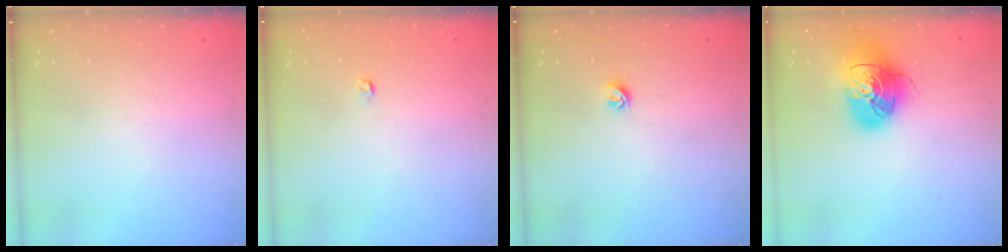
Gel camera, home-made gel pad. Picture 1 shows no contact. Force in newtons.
{"total": 3.0, "press": 2.9, "slide": 0.4}
{"total": 5.3, "press": 5.2, "slide": 0.7}
{"total": 17.5, "press": 17.3, "slide": 2.6}